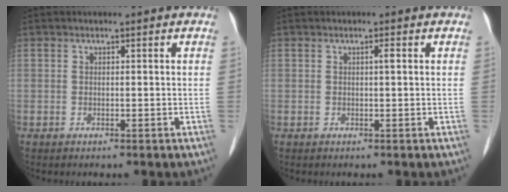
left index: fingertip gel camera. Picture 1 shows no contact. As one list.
[{"total": 0.7, "force": [0.2, 0.0, 0.7], "torque": [-0.013, 0.000, 0.004]}]